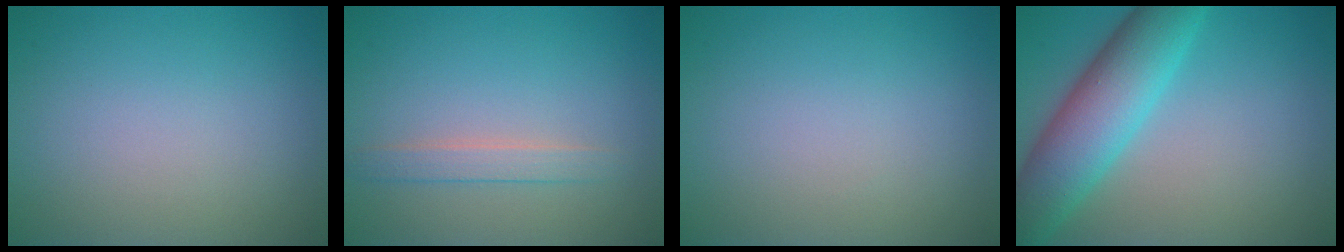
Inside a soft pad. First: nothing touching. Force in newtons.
{"total": 1.8, "press": 1.8, "slide": 0.2}
{"total": 0.0}
{"total": 7.8, "press": 7.8, "slide": 0.3}